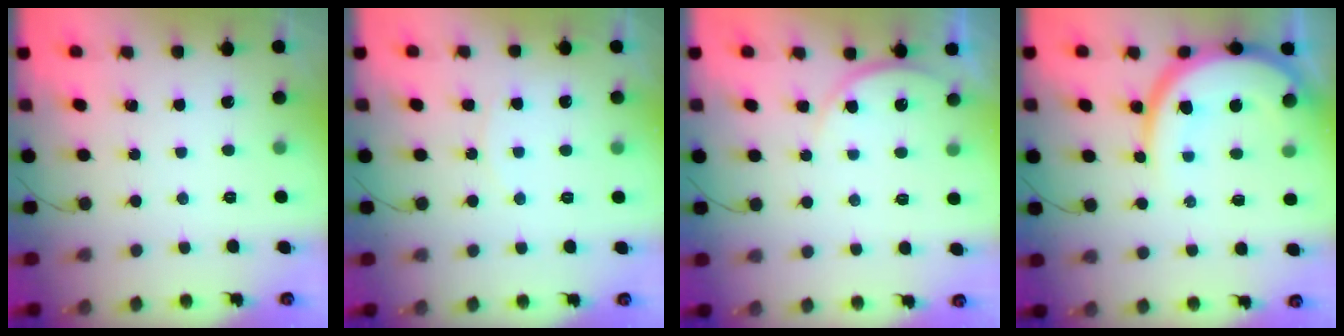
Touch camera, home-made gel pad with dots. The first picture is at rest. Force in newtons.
{"total": 3.9, "press": 3.9, "slide": 0.5}
{"total": 5.8, "press": 5.8, "slide": 0.6}
{"total": 13.7, "press": 13.7, "slide": 1.4}